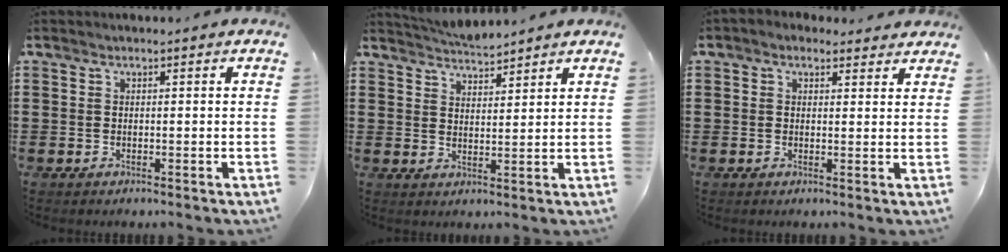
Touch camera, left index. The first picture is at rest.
{"total": 3.7, "force": [3.7, 0.1, 0.3], "torque": [-0.016, -0.013, 0.069]}
{"total": 1.7, "force": [1.4, 0.9, 0.4], "torque": [-0.012, 0.008, 0.025]}